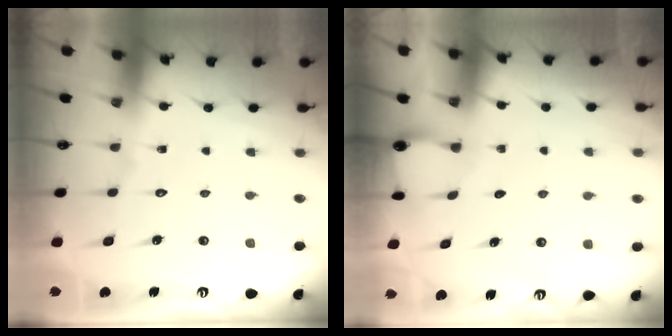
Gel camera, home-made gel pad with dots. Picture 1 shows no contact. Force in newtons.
{"total": 2.0, "press": 2.0, "slide": 0.2}